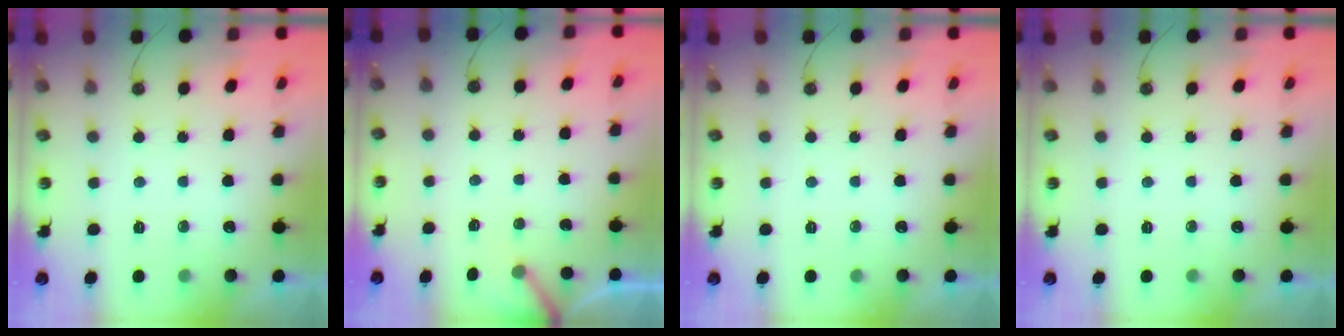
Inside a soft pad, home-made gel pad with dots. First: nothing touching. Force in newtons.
{"total": 3.7, "press": 3.7, "slide": 0.3}
{"total": 0.0}
{"total": 0.0}